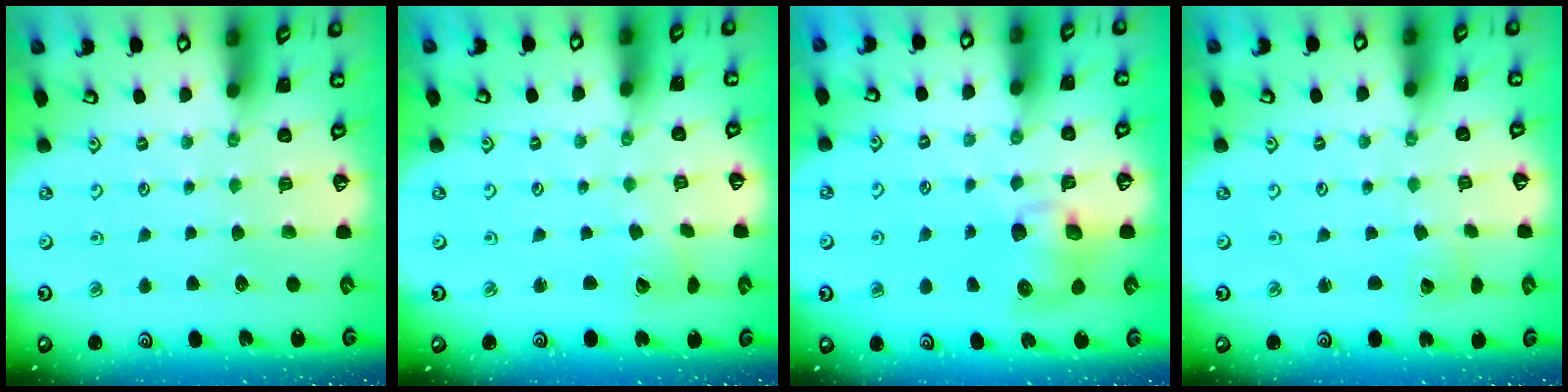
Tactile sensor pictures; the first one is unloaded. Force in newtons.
{"total": 2.2, "press": 2.2, "slide": 0.3}
{"total": 8.7, "press": 8.6, "slide": 1.0}
{"total": 1.8, "press": 1.8, "slide": 0.1}